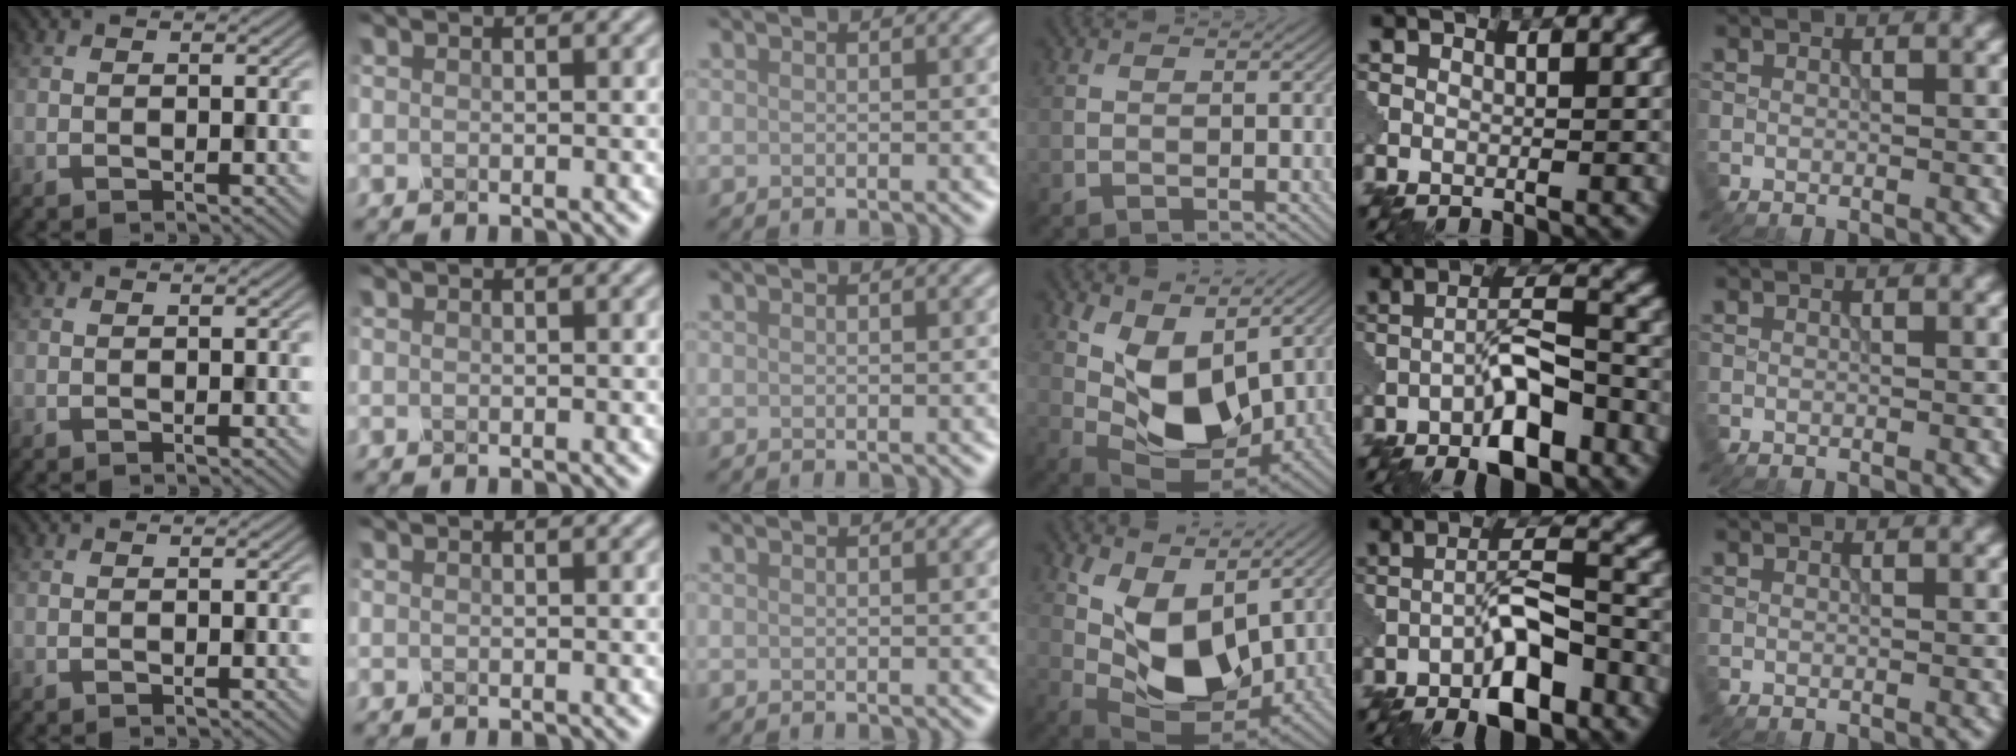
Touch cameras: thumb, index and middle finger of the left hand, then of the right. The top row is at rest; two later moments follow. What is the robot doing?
{"motion": "insert", "object": "pin"}